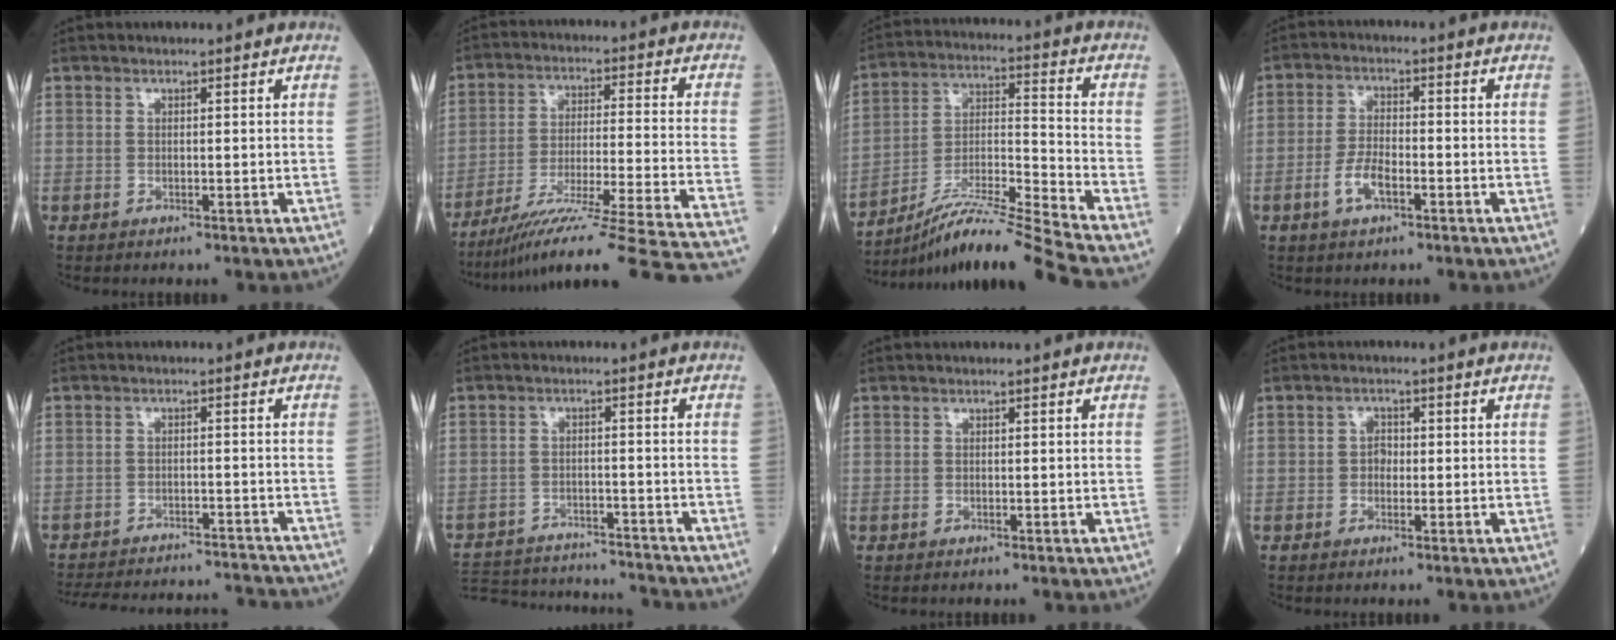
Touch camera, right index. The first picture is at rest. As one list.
[{"total": 26.6, "force": [-22.5, -1.6, 14.1], "torque": [-0.140, -0.038, -0.328]}, {"total": 16.4, "force": [-14.5, -3.1, 7.0], "torque": [-0.128, -0.001, -0.259]}, {"total": 4.9, "force": [-2.3, 1.8, 4.0], "torque": [-0.084, 0.002, -0.045]}, {"total": 18.7, "force": [-17.7, 3.3, 5.1], "torque": [-0.126, -0.007, -0.237]}, {"total": 19.2, "force": [-18.0, 3.7, 5.6], "torque": [-0.142, -0.014, -0.255]}, {"total": 0.0}, {"total": 1.8, "force": [-0.2, 1.4, 1.1], "torque": [-0.012, 0.006, -0.006]}]